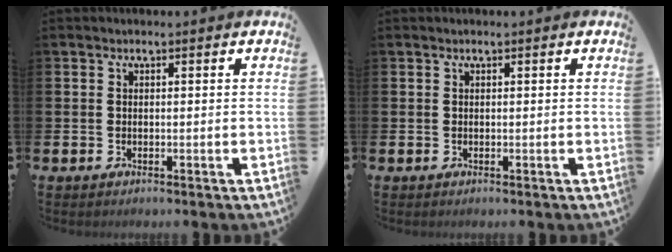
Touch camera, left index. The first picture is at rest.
{"total": 0.0}